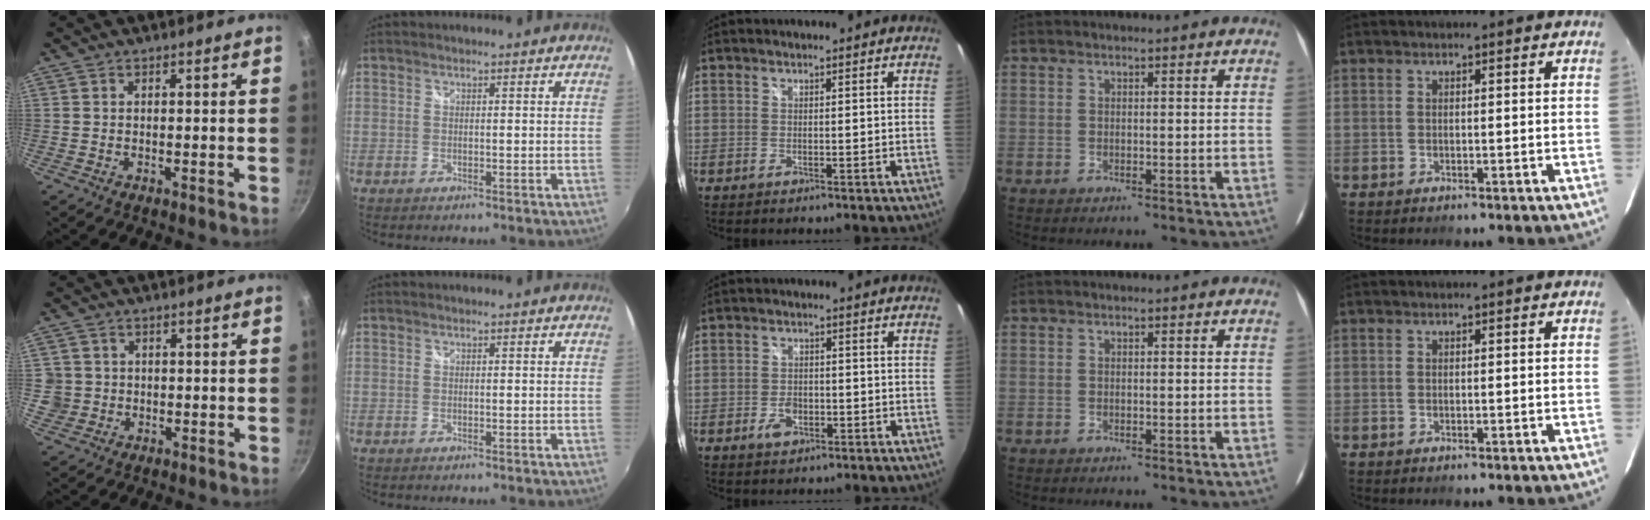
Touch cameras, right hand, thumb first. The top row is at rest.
{"thumb": {"total": 4.0, "force": [-0.2, 3.9, 0.6], "torque": [0.005, 0.014, 0.002]}, "middle": {"total": 3.5, "force": [-1.7, 2.3, 2.0], "torque": [-0.040, 0.001, -0.028]}}